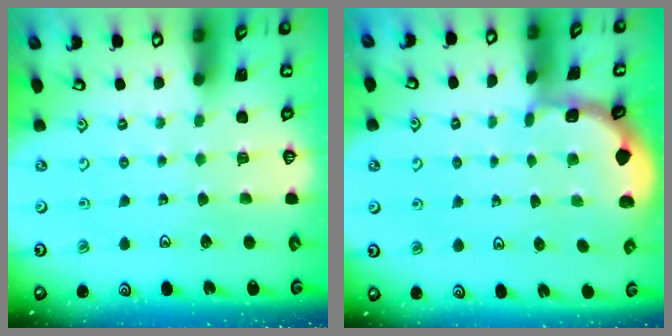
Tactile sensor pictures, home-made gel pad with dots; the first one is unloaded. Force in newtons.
{"total": 2.6, "press": 2.6, "slide": 0.3}